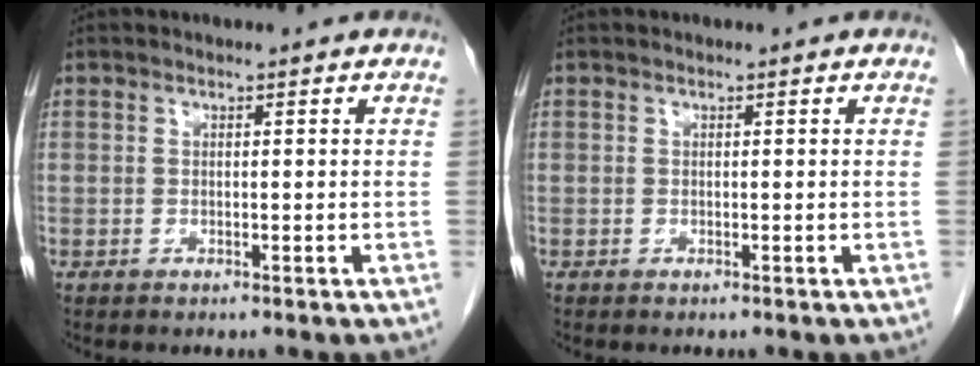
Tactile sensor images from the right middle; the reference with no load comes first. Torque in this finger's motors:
{"motor_torque": [0.20, -0.19, 0.04, 0.01]}